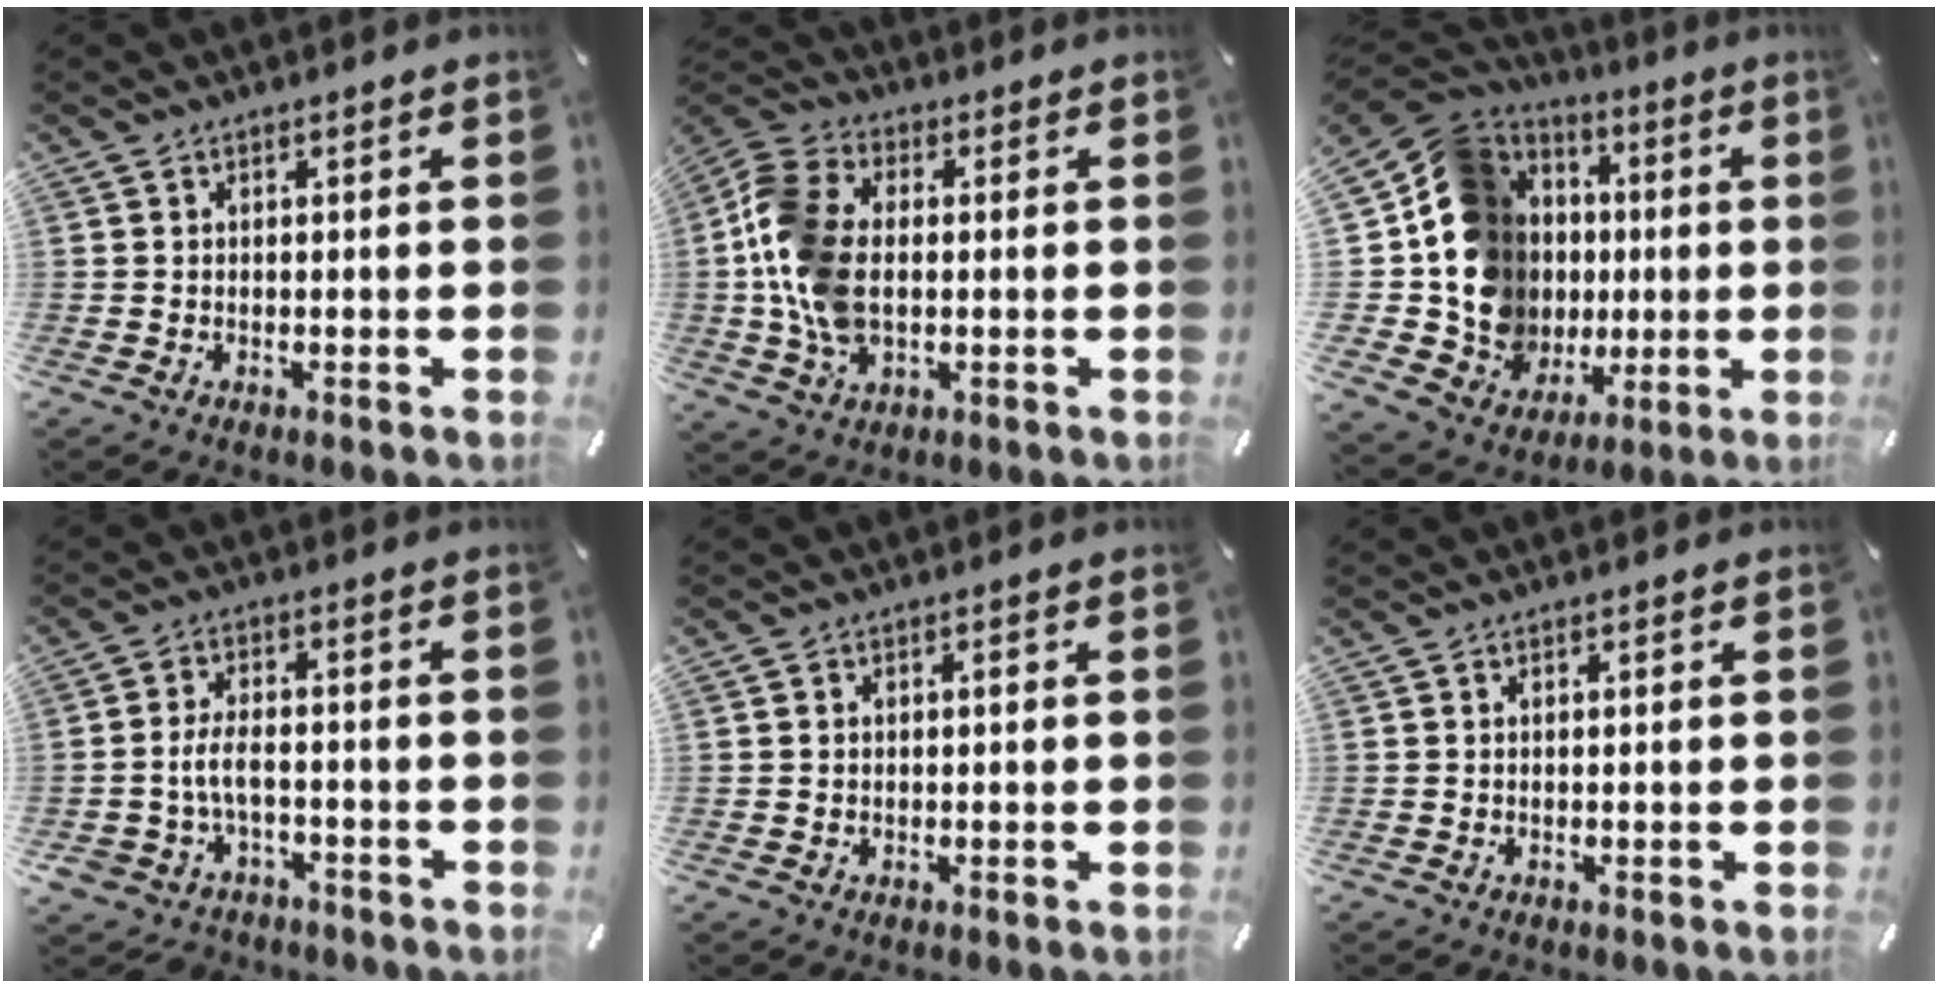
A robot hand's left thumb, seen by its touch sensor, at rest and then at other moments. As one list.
[{"total": 14.1, "force": [-0.8, 9.7, 10.2], "torque": [-0.237, 0.007, -0.014]}, {"total": 18.1, "force": [1.1, 16.0, 8.3], "torque": [-0.193, -0.036, 0.043]}, {"total": 6.5, "force": [-2.2, 4.3, 4.3], "torque": [-0.102, 0.011, -0.044]}, {"total": 1.1, "force": [0.0, 0.9, 0.7], "torque": [-0.015, 0.006, -0.003]}, {"total": 0.0}]